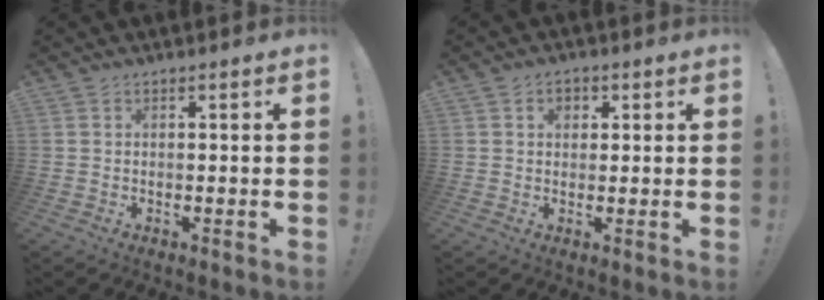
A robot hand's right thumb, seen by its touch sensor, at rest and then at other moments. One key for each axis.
{"total": 3.1, "fx": 1.0, "fy": 2.5, "fz": 1.5, "tx": -0.020, "ty": 0.001, "tz": 0.016}